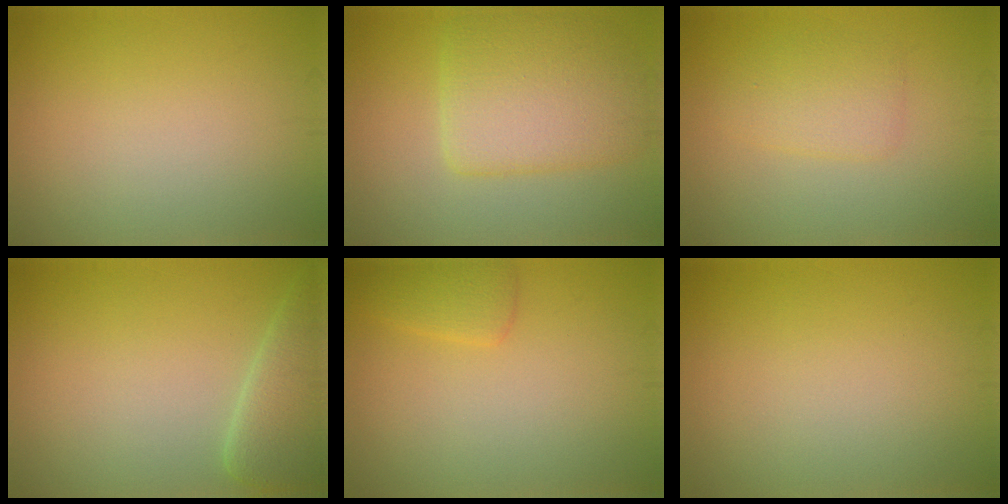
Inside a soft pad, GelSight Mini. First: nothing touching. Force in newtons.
{"total": 5.8, "press": 5.8, "slide": 0.6}
{"total": 2.3, "press": 2.3, "slide": 0.1}
{"total": 4.3, "press": 4.3, "slide": 0.4}
{"total": 1.8, "press": 1.8, "slide": 0.2}
{"total": 0.0}